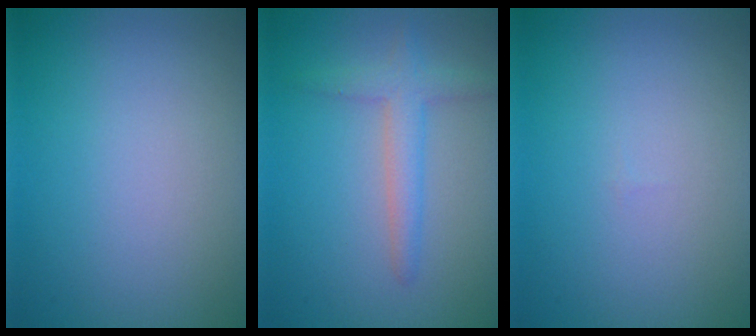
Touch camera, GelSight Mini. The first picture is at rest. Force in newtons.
{"total": 2.6, "press": 2.6, "slide": 0.2}
{"total": 0.0}